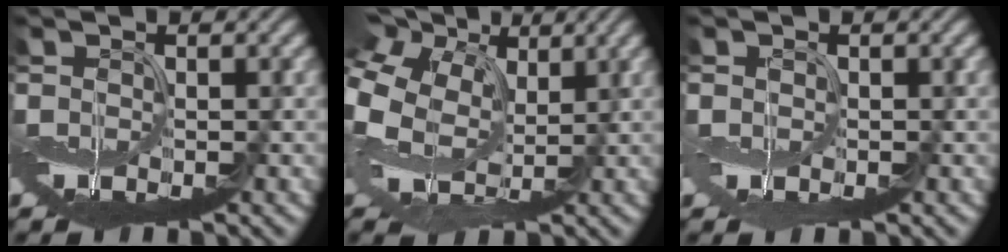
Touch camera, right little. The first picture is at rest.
{"total": 11.0, "force": [3.4, 7.9, 7.0], "torque": [-0.195, 0.029, 0.068]}
{"total": 1.2, "force": [0.2, 1.1, 0.2], "torque": [-0.005, -0.001, 0.004]}